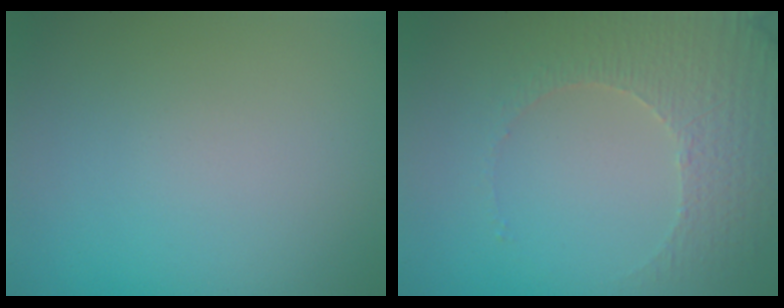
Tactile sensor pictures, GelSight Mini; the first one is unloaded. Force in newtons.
{"total": 4.8, "press": 3.5, "slide": 3.4}